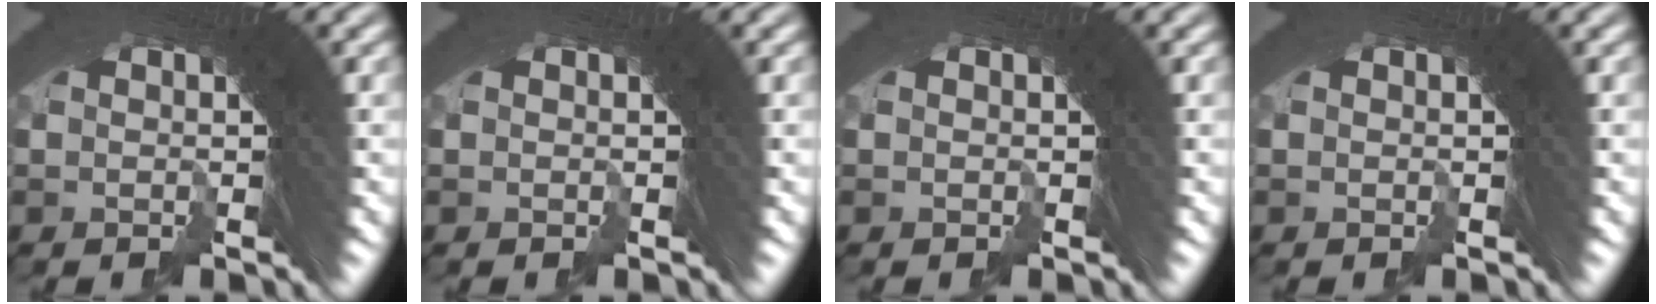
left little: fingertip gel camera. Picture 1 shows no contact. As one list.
[{"total": 0.0}, {"total": 0.0}, {"total": 0.0}]